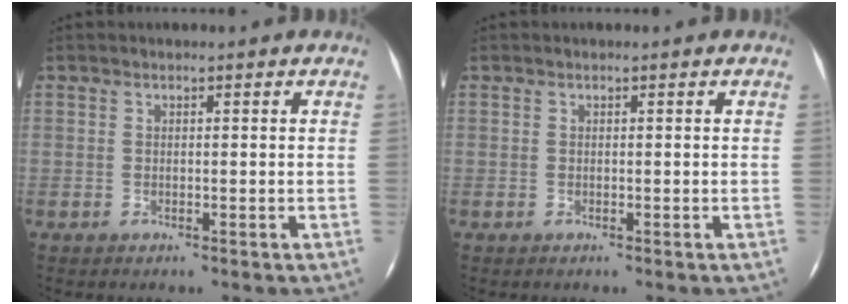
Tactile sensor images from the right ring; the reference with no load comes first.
{"total": 0.0}